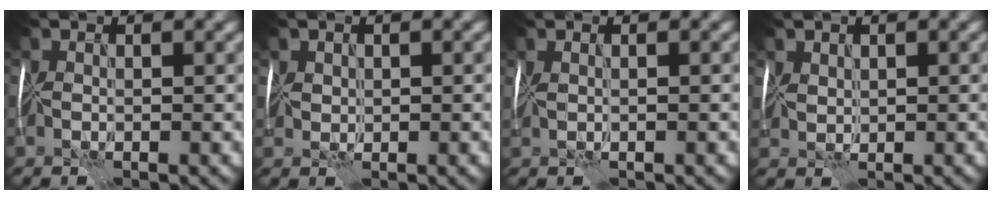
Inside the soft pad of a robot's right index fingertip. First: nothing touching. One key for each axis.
{"total": 0.8, "fx": 0.6, "fy": 0.4, "fz": -0.1, "tx": -0.002, "ty": 0.003, "tz": 0.023}
{"total": 0.6, "fx": 0.1, "fy": -0.4, "fz": 0.4, "tx": -0.007, "ty": 0.002, "tz": 0.010}
{"total": 1.3, "fx": 1.1, "fy": 0.5, "fz": 0.2, "tx": -0.011, "ty": 0.005, "tz": 0.033}